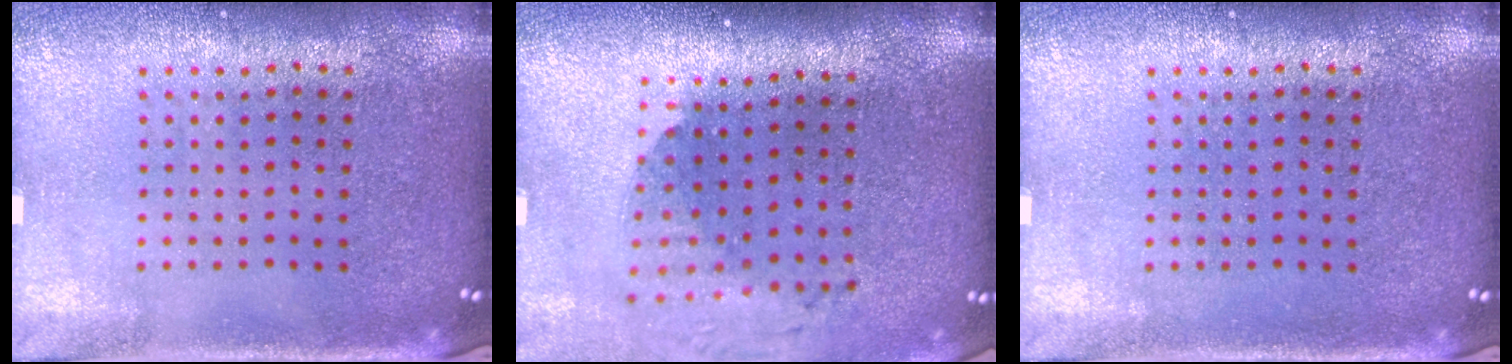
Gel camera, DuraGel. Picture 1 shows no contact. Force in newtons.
{"total": 1.8, "press": 1.4, "slide": 1.2}
{"total": 0.0}